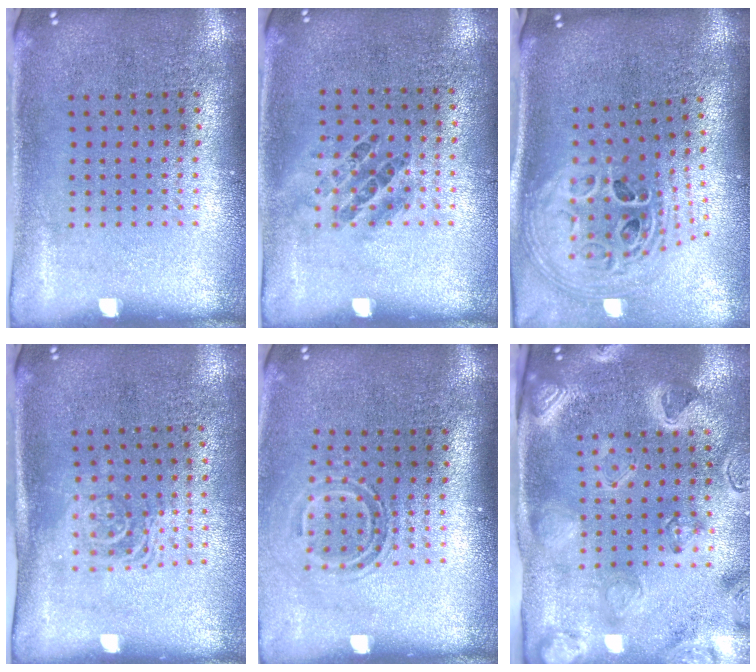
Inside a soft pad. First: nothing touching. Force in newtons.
{"total": 0.9, "press": 0.6, "slide": 0.7}
{"total": 2.9, "press": 2.0, "slide": 2.1}
{"total": 1.6, "press": 1.3, "slide": 0.9}
{"total": 1.6, "press": 1.1, "slide": 1.2}
{"total": 3.1, "press": 3.1, "slide": 0.3}